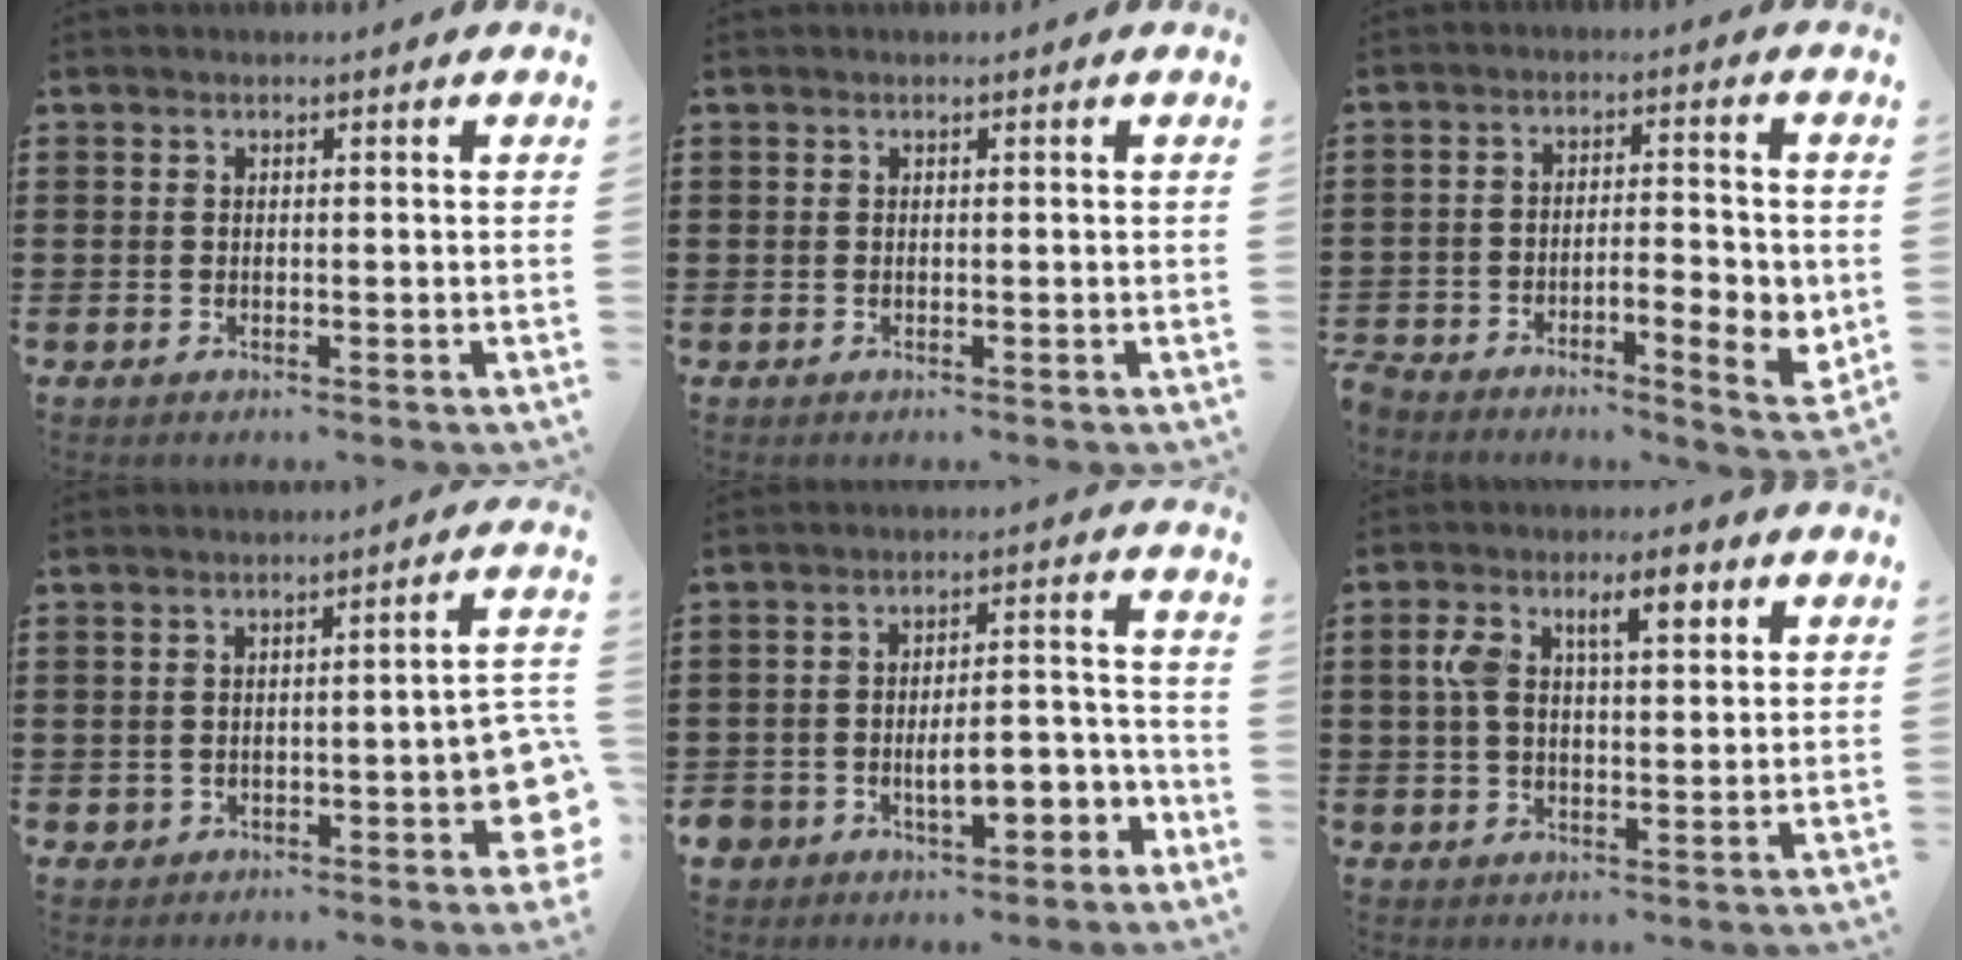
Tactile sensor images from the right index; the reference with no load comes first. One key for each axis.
{"total": 0.0}
{"total": 5.8, "fx": -3.4, "fy": 1.8, "fz": 4.3, "tx": -0.070, "ty": 0.002, "tz": -0.060}
{"total": 5.5, "fx": -1.6, "fy": 2.2, "fz": 4.8, "tx": -0.072, "ty": -0.001, "tz": -0.026}
{"total": 7.3, "fx": -3.7, "fy": 4.0, "fz": 5.0, "tx": -0.083, "ty": 0.011, "tz": -0.068}
{"total": 7.1, "fx": 2.6, "fy": 2.9, "fz": 5.9, "tx": -0.111, "ty": 0.007, "tz": 0.039}